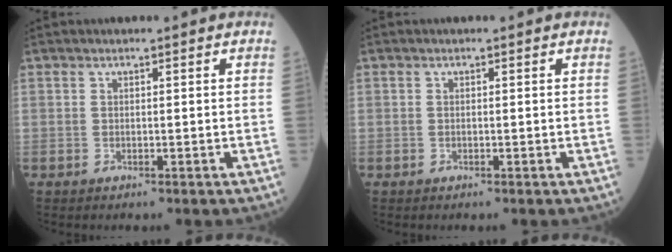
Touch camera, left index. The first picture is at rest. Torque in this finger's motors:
{"motor_torque": [-0.03, 0.01, 0.02, 0.01]}